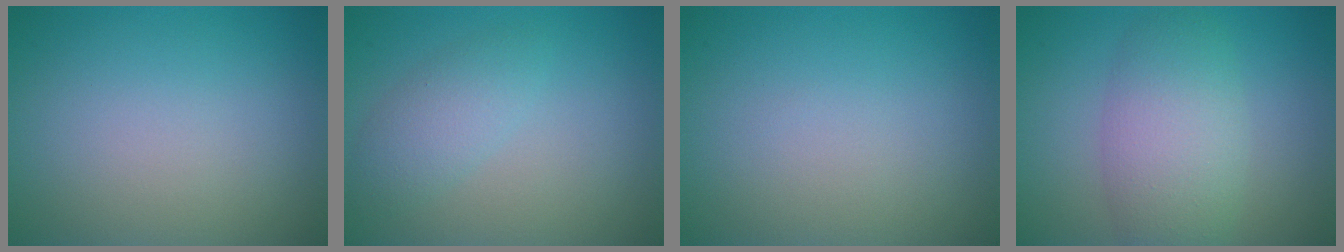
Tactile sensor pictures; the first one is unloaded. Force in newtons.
{"total": 1.7, "press": 1.7, "slide": 0.0}
{"total": 0.0}
{"total": 5.5, "press": 5.5, "slide": 0.4}